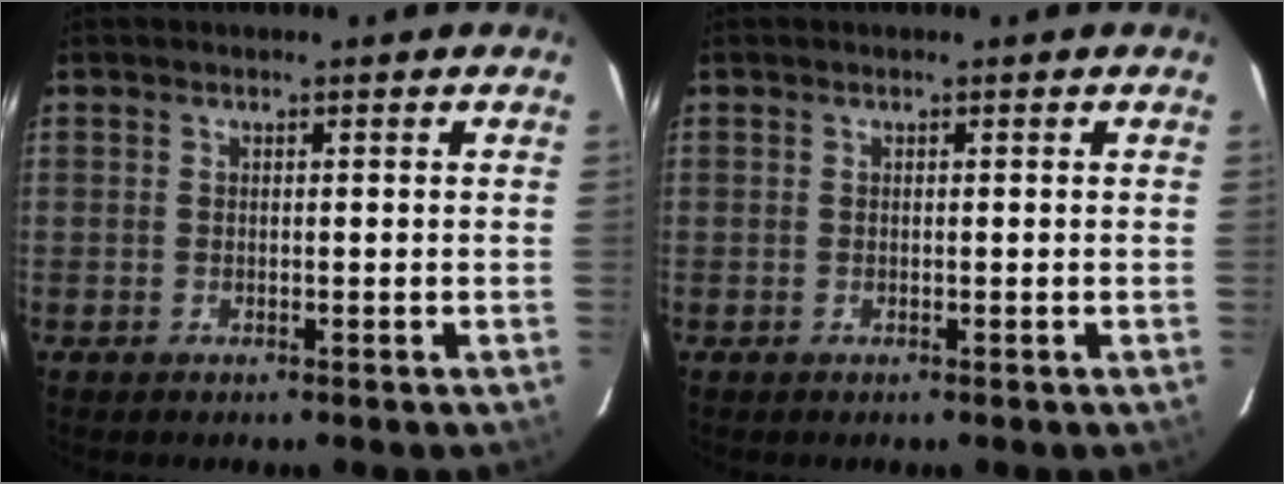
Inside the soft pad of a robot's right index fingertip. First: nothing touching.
{"total": 0.0}